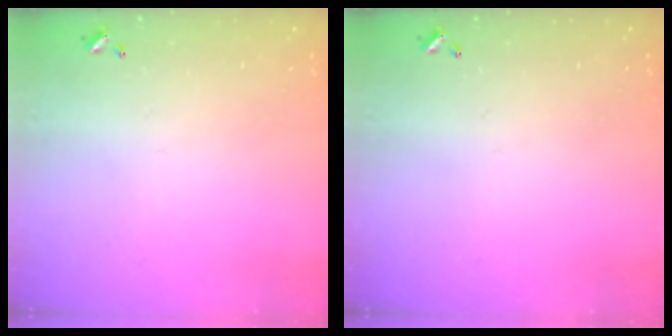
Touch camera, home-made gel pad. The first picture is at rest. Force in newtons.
{"total": 0.0}